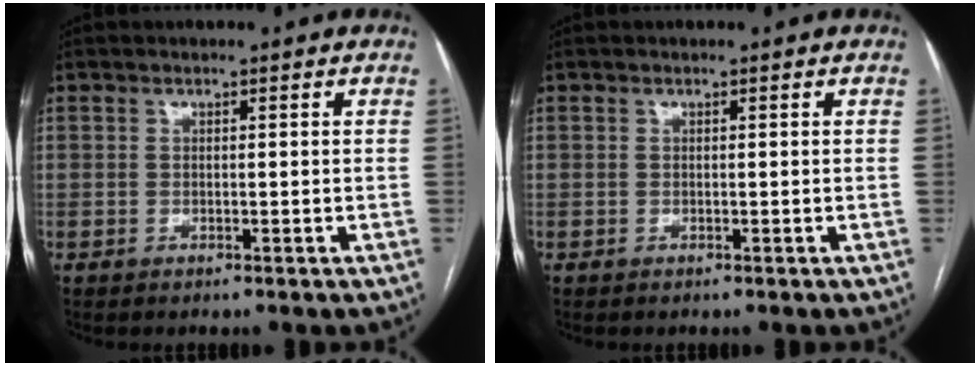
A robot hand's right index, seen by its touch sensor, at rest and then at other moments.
{"total": 0.0}